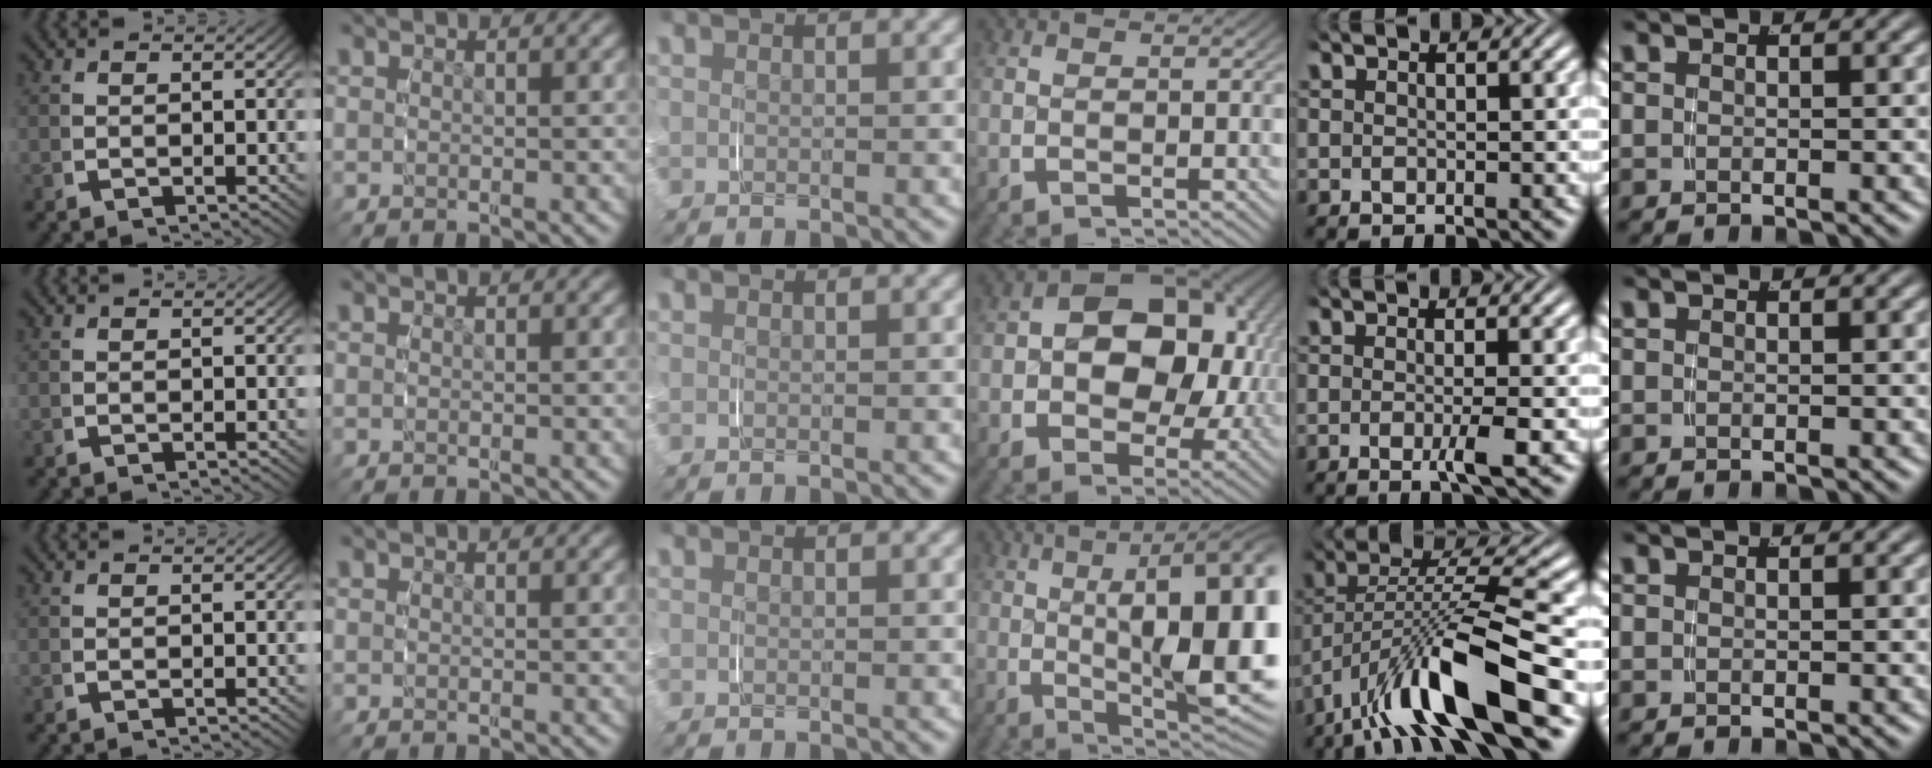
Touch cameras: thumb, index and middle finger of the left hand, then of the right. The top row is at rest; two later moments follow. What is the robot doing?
{"motion": "grasp_and_lifting", "object": "glasses case"}